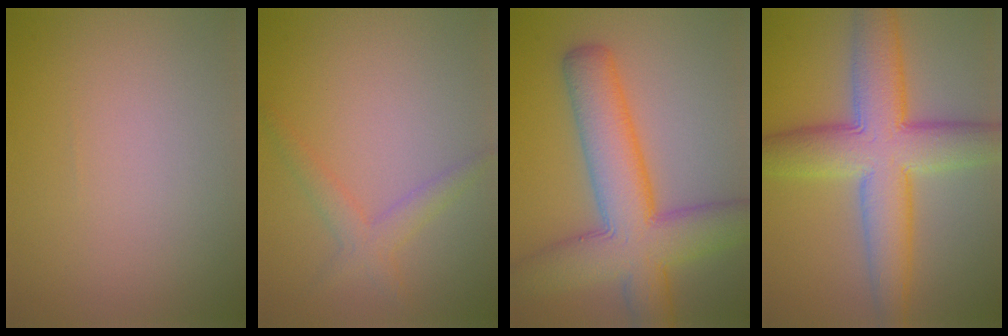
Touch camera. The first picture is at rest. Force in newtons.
{"total": 2.3, "press": 2.3, "slide": 0.1}
{"total": 9.9, "press": 9.9, "slide": 0.4}
{"total": 9.6, "press": 9.6, "slide": 0.3}